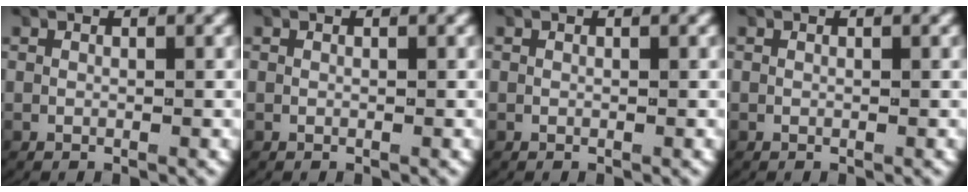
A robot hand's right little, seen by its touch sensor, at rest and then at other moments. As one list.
[{"total": 0.0}, {"total": 0.0}, {"total": 0.0}]